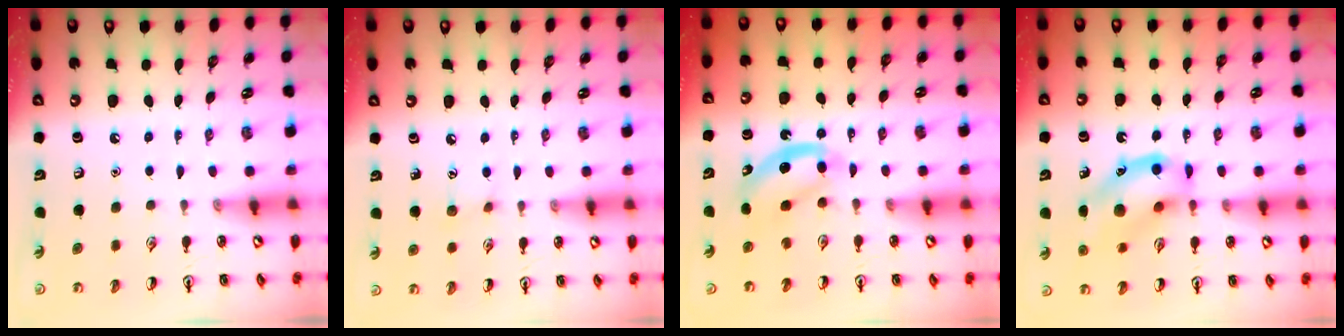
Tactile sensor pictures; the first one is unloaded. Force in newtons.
{"total": 5.8, "press": 5.6, "slide": 1.5}
{"total": 5.0, "press": 4.9, "slide": 0.7}
{"total": 14.7, "press": 14.6, "slide": 2.0}